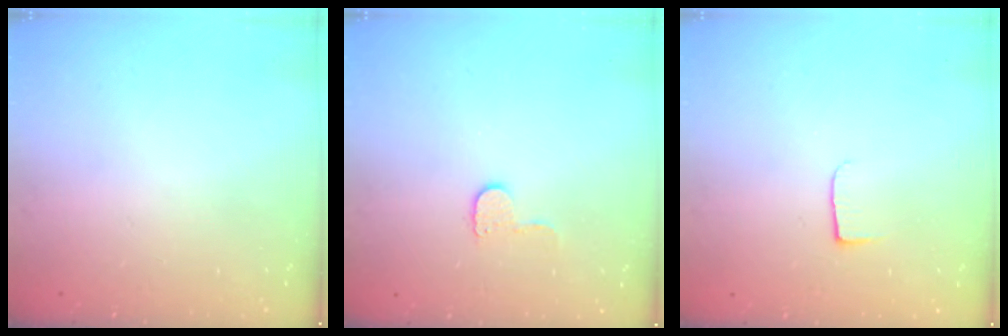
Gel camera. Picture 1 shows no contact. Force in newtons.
{"total": 5.4, "press": 5.4, "slide": 0.5}
{"total": 5.0, "press": 4.9, "slide": 0.6}